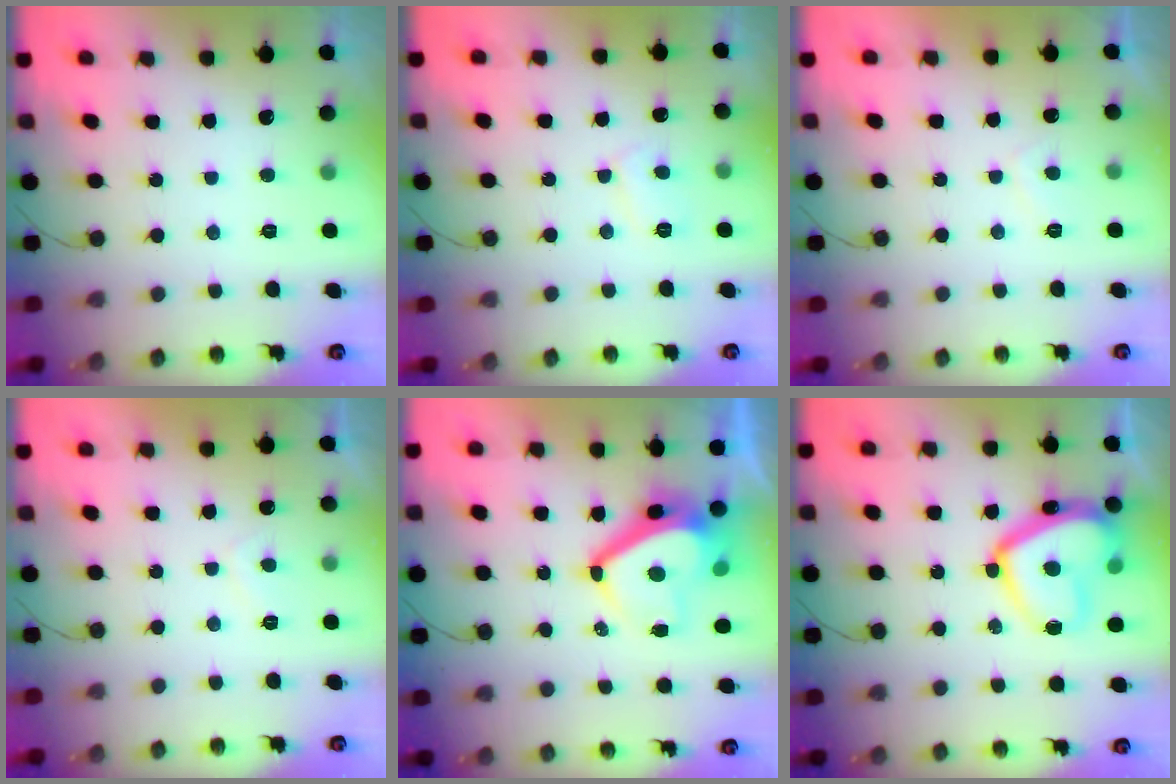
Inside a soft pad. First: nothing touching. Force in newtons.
{"total": 4.8, "press": 4.8, "slide": 0.6}
{"total": 1.5, "press": 1.3, "slide": 0.7}
{"total": 1.5, "press": 1.3, "slide": 0.7}
{"total": 11.4, "press": 11.3, "slide": 1.2}
{"total": 17.5, "press": 17.4, "slide": 1.6}